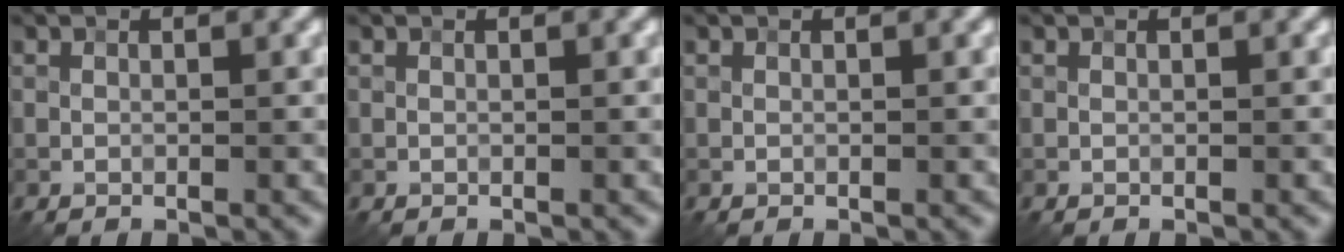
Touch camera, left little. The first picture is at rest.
{"total": 0.0}
{"total": 0.0}
{"total": 0.0}